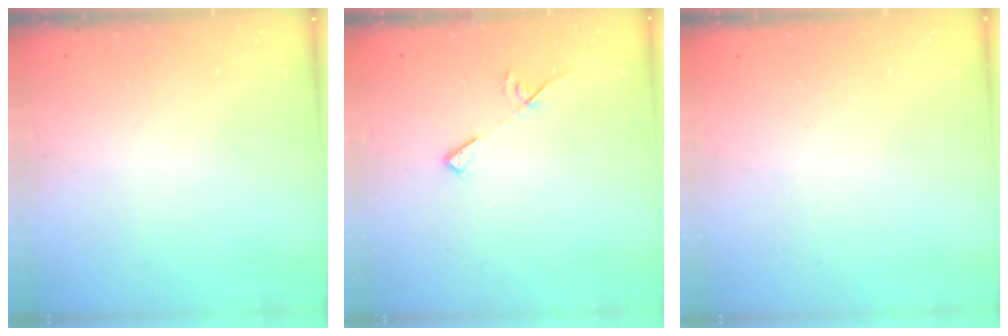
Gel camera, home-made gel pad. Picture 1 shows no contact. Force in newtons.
{"total": 7.7, "press": 7.7, "slide": 0.6}
{"total": 1.9, "press": 1.9, "slide": 0.1}